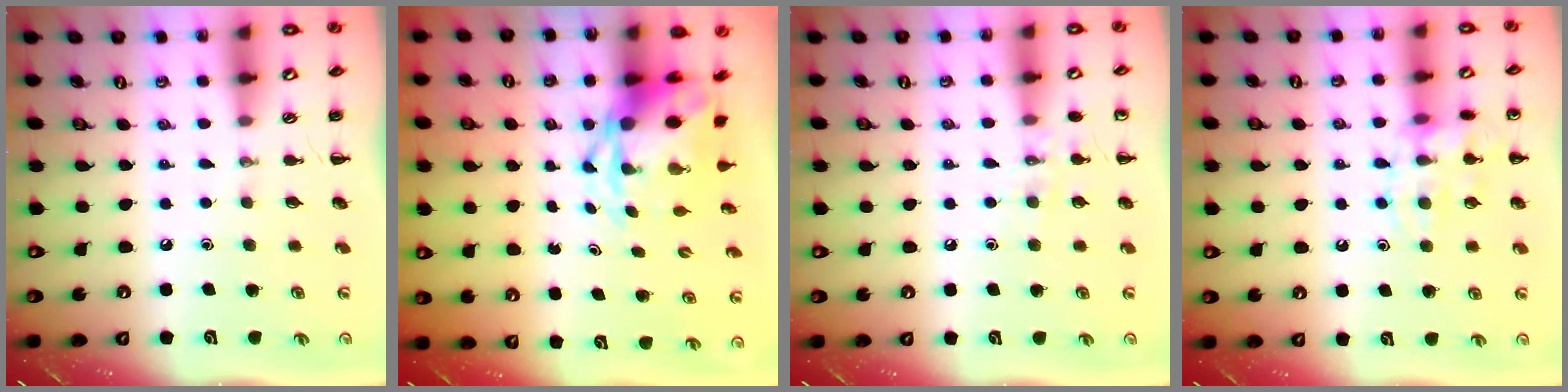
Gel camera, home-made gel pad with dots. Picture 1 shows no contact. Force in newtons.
{"total": 4.9, "press": 4.7, "slide": 1.1}
{"total": 7.1, "press": 6.9, "slide": 1.7}
{"total": 12.5, "press": 12.5, "slide": 0.9}